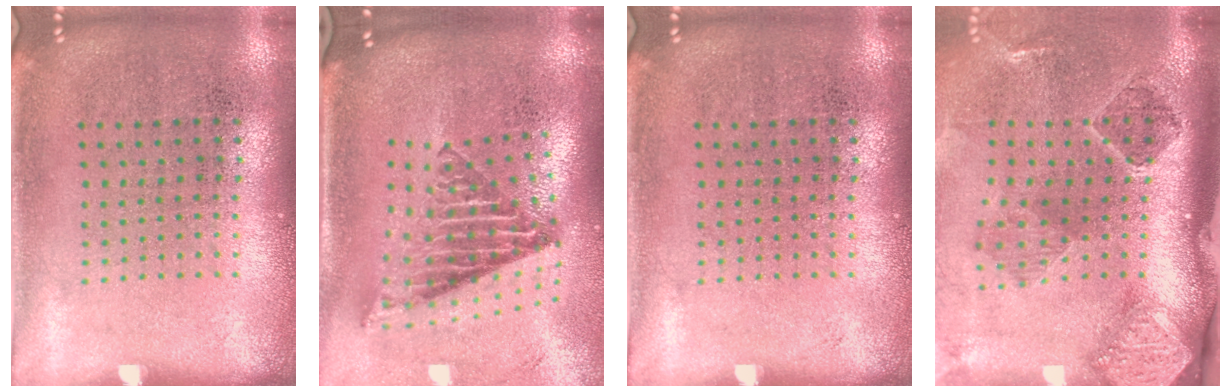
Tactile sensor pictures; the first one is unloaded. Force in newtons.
{"total": 2.8, "press": 1.7, "slide": 2.2}
{"total": 0.0}
{"total": 2.8, "press": 1.9, "slide": 2.2}